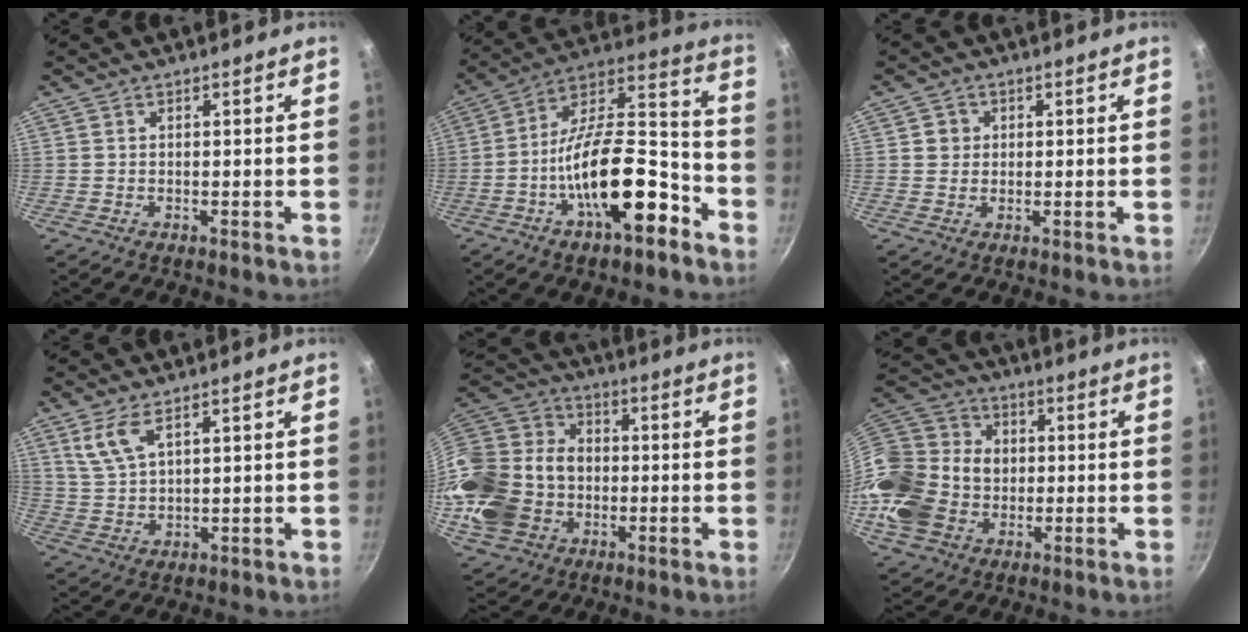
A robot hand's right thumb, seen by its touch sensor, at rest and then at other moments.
{"total": 20.9, "force": [-8.9, 8.6, 16.8], "torque": [-0.244, 0.074, -0.155]}
{"total": 2.8, "force": [0.5, 2.6, 0.7], "torque": [0.003, 0.006, 0.005]}
{"total": 5.7, "force": [3.3, 2.2, 4.2], "torque": [-0.085, -0.021, 0.073]}
{"total": 22.7, "force": [-3.6, 18.2, 13.2], "torque": [-0.268, 0.048, -0.055]}
{"total": 21.5, "force": [-2.3, 17.6, 12.2], "torque": [-0.244, 0.043, -0.037]}